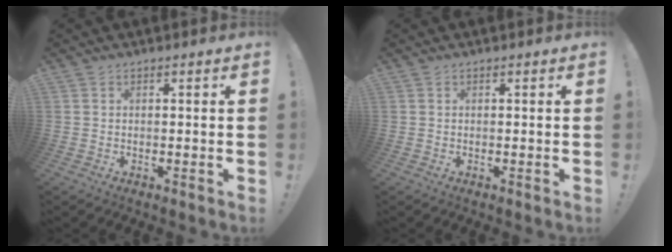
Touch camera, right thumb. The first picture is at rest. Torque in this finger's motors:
{"motor_torque": [0.00, 0.00, -0.01, 0.01, 0.00]}